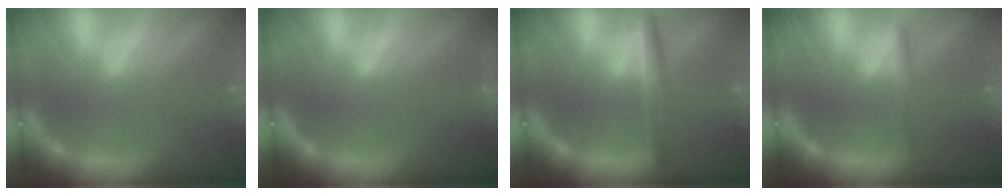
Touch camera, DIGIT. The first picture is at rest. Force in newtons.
{"total": 1.4}
{"total": 3.5}
{"total": 1.9}